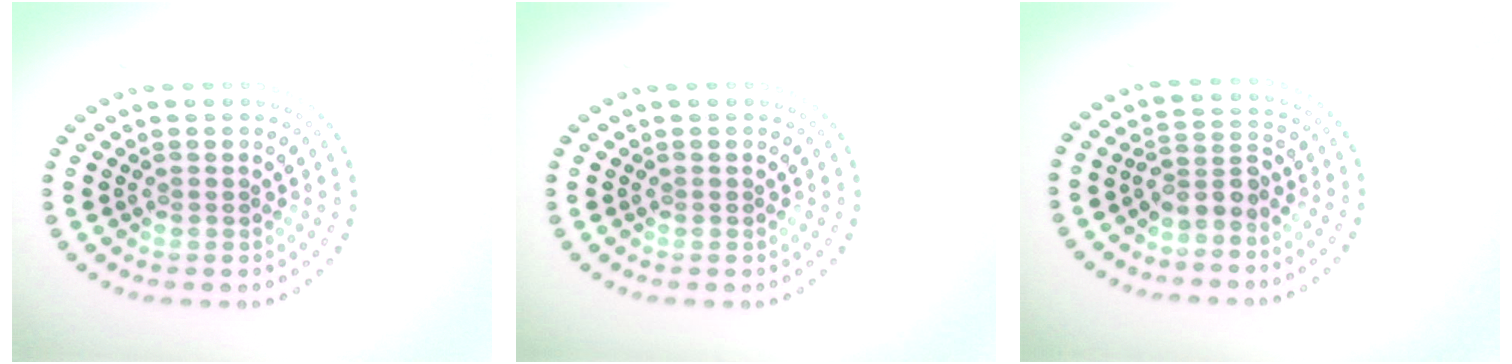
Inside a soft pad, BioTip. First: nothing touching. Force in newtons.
{"total": 0.0}
{"total": 2.5, "press": 1.9, "slide": 1.6}